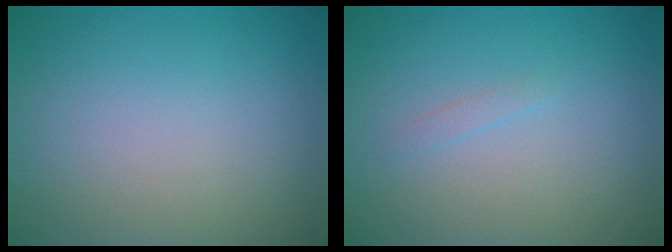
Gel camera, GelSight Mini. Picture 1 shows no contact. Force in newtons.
{"total": 0.6, "press": 0.6, "slide": 0.0}